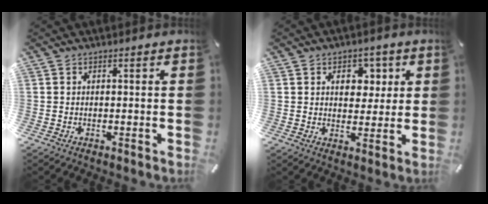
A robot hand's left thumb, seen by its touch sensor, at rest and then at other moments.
{"total": 6.3, "force": [2.3, 4.9, 3.3], "torque": [-0.025, -0.009, 0.029]}